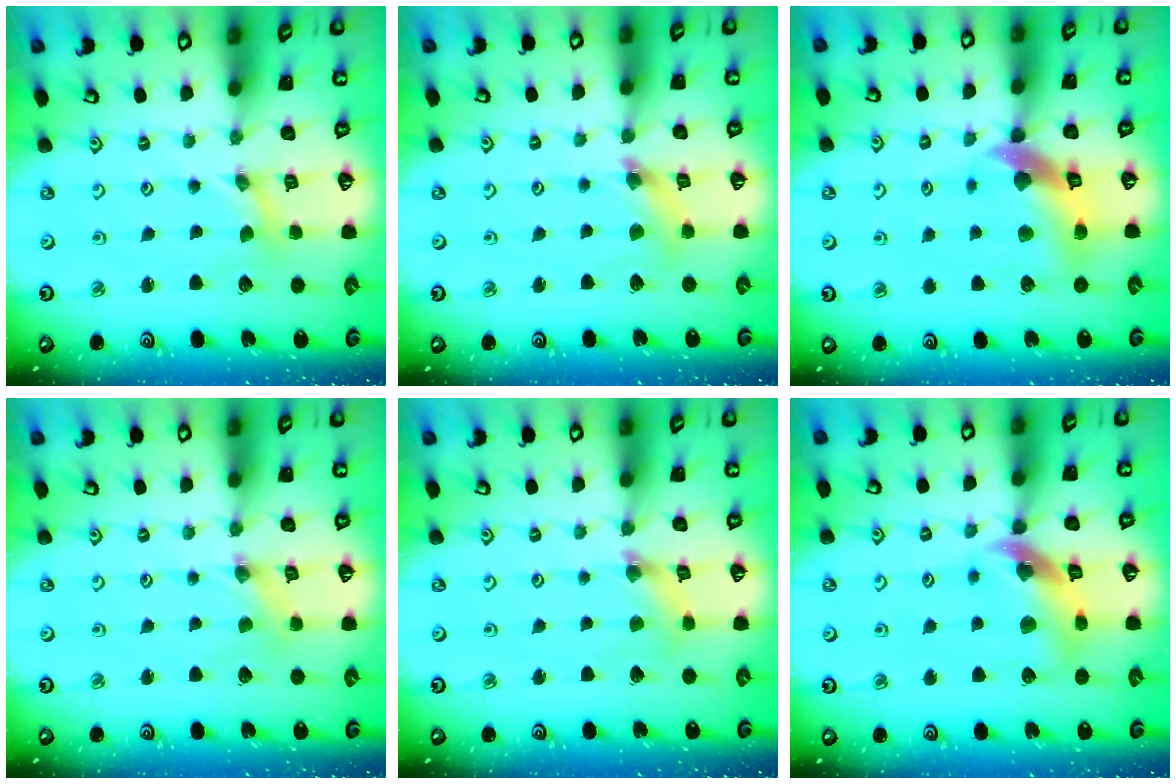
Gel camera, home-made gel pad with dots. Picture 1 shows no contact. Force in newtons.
{"total": 5.9, "press": 5.9, "slide": 0.7}
{"total": 11.0, "press": 10.8, "slide": 1.7}
{"total": 0.8, "press": 0.8, "slide": 0.2}
{"total": 3.1, "press": 3.1, "slide": 0.4}
{"total": 11.7, "press": 11.6, "slide": 1.5}